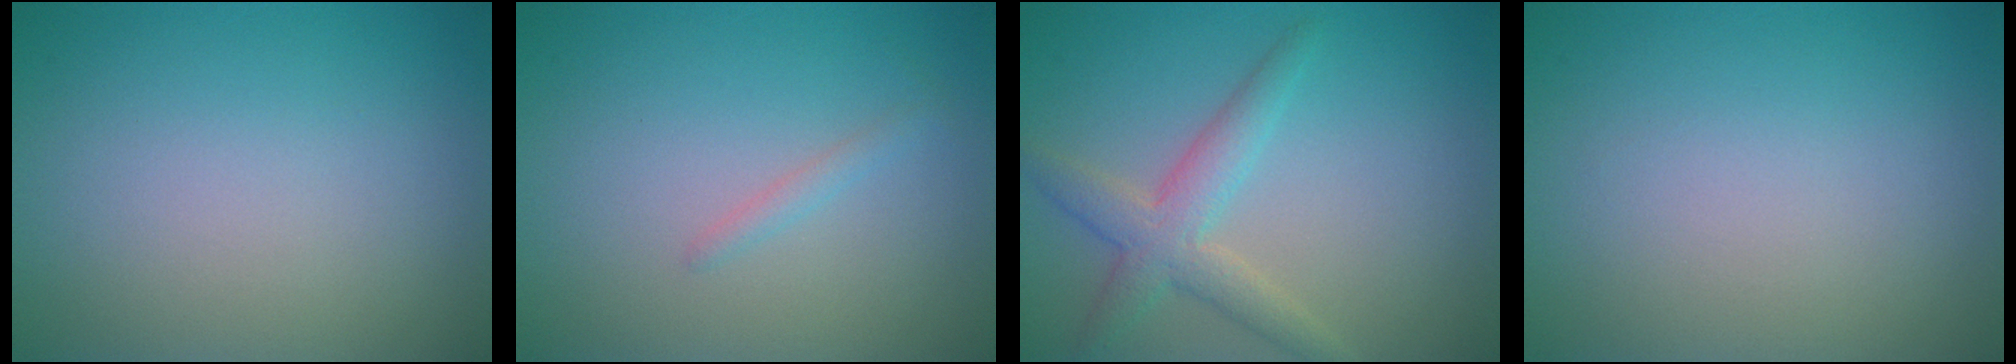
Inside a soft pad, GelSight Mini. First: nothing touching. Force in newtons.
{"total": 0.8, "press": 0.8, "slide": 0.1}
{"total": 3.5, "press": 3.5, "slide": 0.2}
{"total": 0.0}